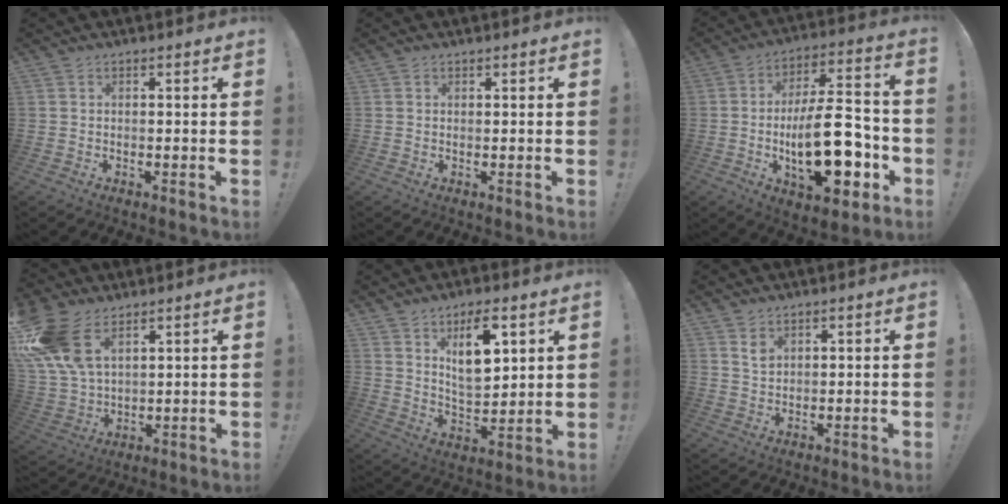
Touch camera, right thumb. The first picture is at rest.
{"total": 0.6, "force": [0.5, 0.2, -0.1], "torque": [0.003, -0.001, 0.010]}
{"total": 23.4, "force": [-5.9, 10.0, 20.4], "torque": [-0.335, 0.031, -0.091]}
{"total": 16.1, "force": [8.3, 9.4, 10.1], "torque": [-0.204, -0.036, 0.160]}
{"total": 12.2, "force": [6.0, 5.7, 9.0], "torque": [-0.143, -0.023, 0.105]}
{"total": 3.1, "force": [1.9, 2.0, 1.4], "torque": [-0.009, -0.015, 0.032]}